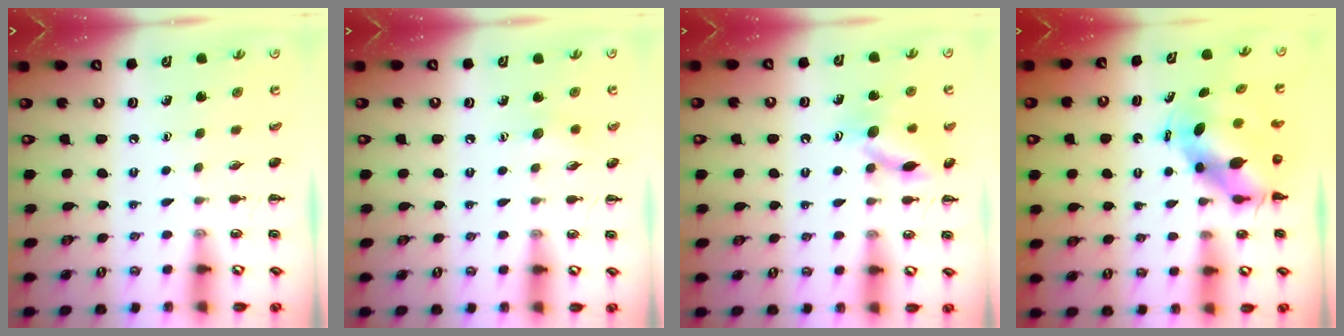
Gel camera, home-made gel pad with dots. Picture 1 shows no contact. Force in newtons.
{"total": 5.4, "press": 5.3, "slide": 1.2}
{"total": 12.5, "press": 12.5, "slide": 1.0}
{"total": 5.8, "press": 5.6, "slide": 1.5}